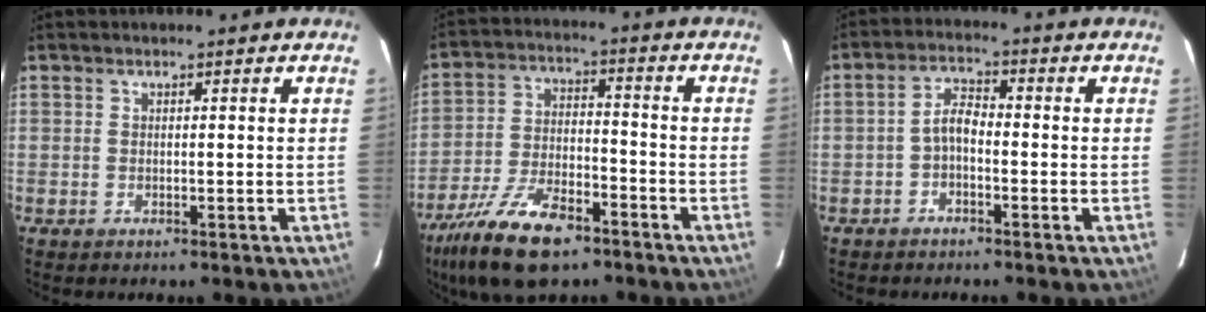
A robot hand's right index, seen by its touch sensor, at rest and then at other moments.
{"total": 16.3, "force": [-11.2, 6.5, 9.9], "torque": [-0.217, -0.024, -0.203]}
{"total": 3.2, "force": [-1.5, 1.5, 2.4], "torque": [-0.049, 0.013, -0.030]}